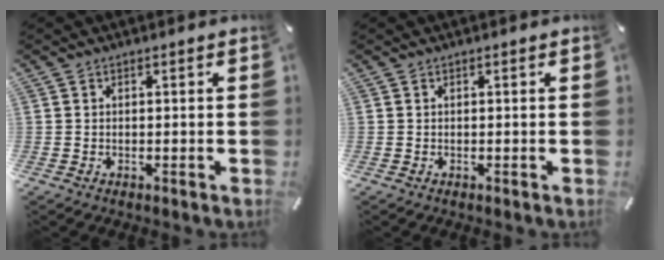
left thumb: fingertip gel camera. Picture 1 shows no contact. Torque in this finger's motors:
{"motor_torque": [-0.15, -0.05, -0.06, 0.06, 0.00]}